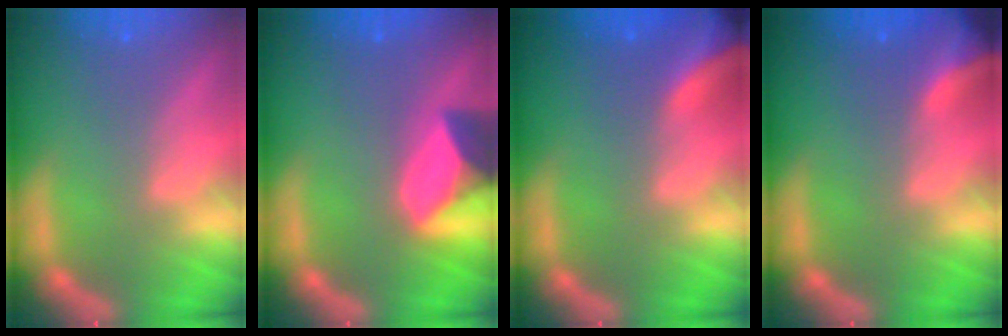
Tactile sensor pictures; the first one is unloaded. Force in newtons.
{"total": 7.5}
{"total": 8.4}
{"total": 5.4}